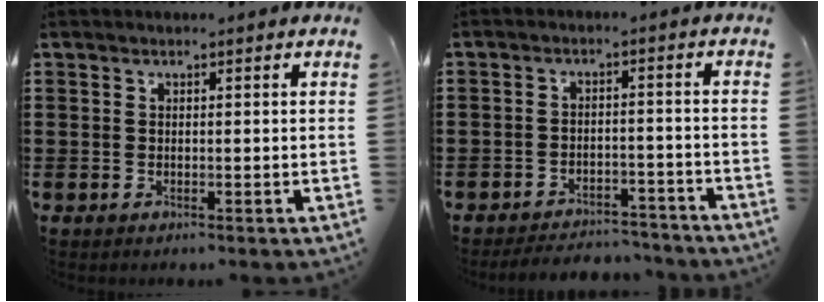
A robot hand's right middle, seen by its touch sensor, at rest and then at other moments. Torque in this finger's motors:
{"motor_torque": [0.37, -0.13, -0.26, -0.05]}